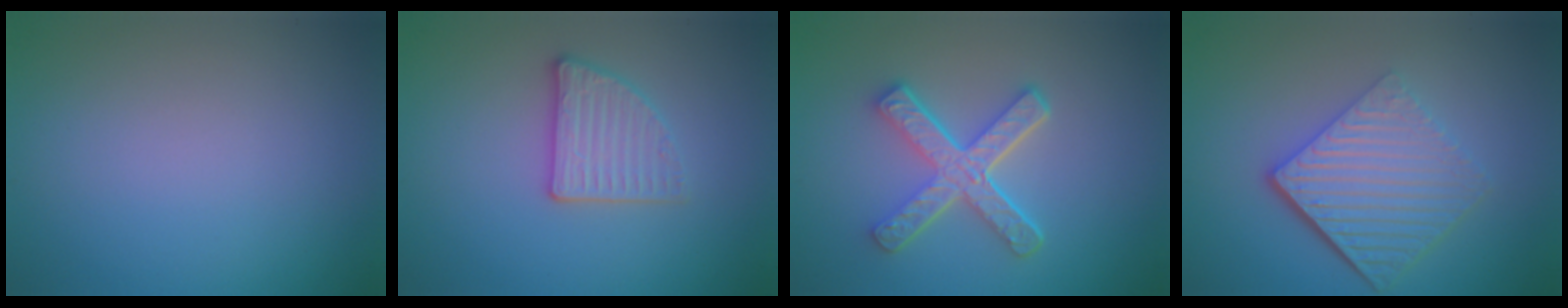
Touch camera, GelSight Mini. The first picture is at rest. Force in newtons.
{"total": 2.9, "press": 2.7, "slide": 1.1}
{"total": 5.2, "press": 3.9, "slide": 3.5}
{"total": 6.8, "press": 4.4, "slide": 5.2}